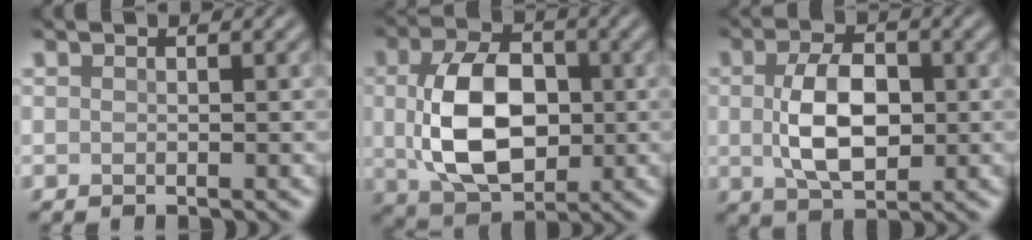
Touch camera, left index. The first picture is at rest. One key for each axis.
{"total": 9.4, "fx": 0.1, "fy": 6.1, "fz": 7.1, "tx": -0.150, "ty": -0.004, "tz": 0.008}
{"total": 6.2, "fx": 0.1, "fy": 3.6, "fz": 5.1, "tx": -0.104, "ty": 0.001, "tz": 0.005}